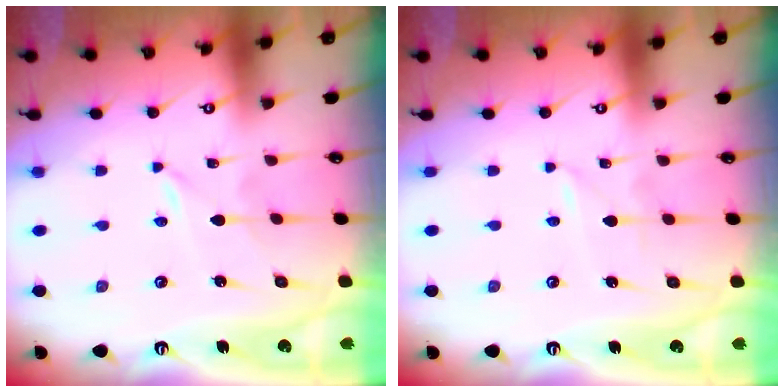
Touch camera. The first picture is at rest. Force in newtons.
{"total": 0.6, "press": 0.6, "slide": 0.0}